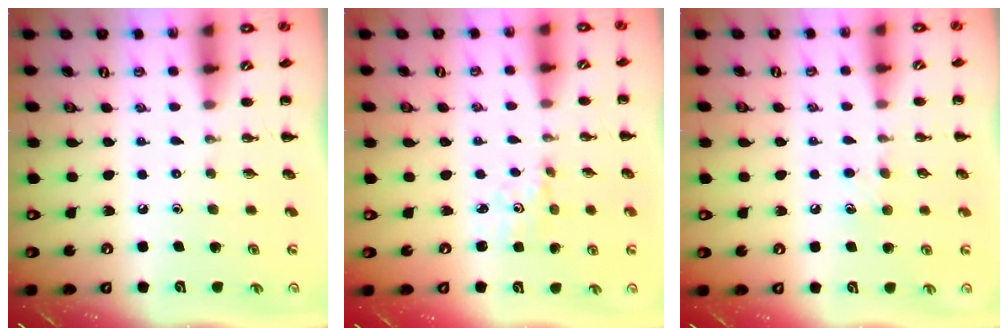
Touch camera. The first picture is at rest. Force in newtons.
{"total": 2.0, "press": 1.9, "slide": 0.7}
{"total": 4.7, "press": 4.5, "slide": 1.4}